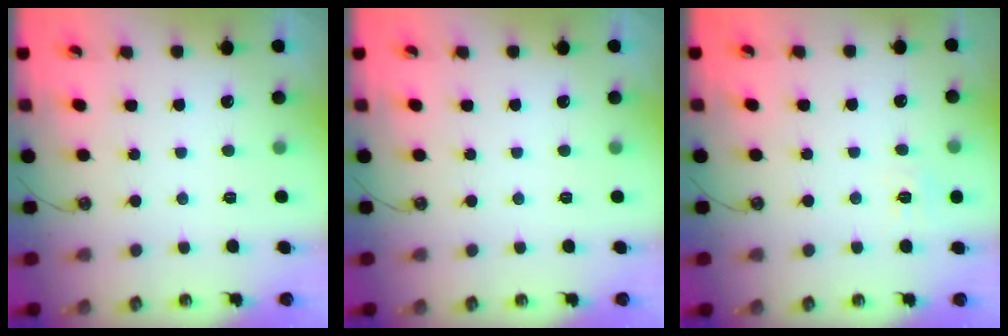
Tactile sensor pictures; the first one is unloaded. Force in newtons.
{"total": 0.0}
{"total": 6.8, "press": 6.7, "slide": 0.7}